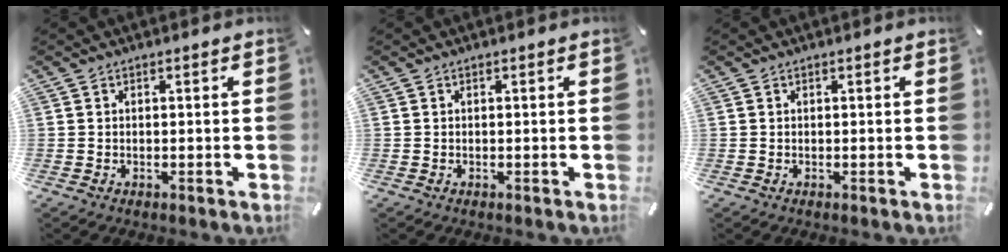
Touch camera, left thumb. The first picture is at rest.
{"total": 0.0}
{"total": 0.0}